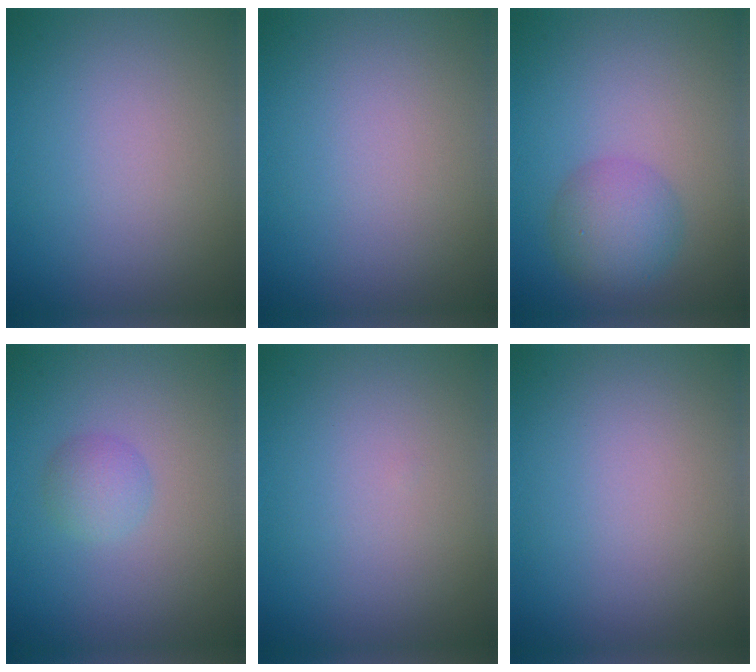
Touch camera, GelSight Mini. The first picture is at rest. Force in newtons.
{"total": 0.0}
{"total": 3.7, "press": 3.7, "slide": 0.1}
{"total": 1.8, "press": 1.8, "slide": 0.2}
{"total": 0.0}
{"total": 0.0}